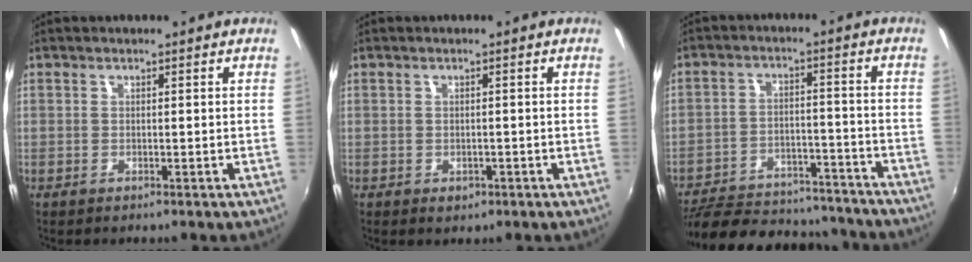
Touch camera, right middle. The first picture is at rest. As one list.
[{"total": 1.7, "force": [-0.8, 1.3, 0.9], "torque": [-0.016, -0.004, -0.008]}, {"total": 24.3, "force": [-21.1, 8.0, 9.0], "torque": [-0.187, 0.012, -0.280]}]